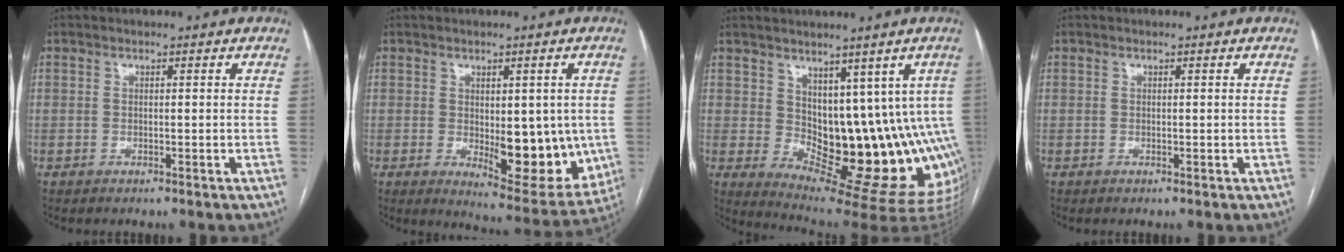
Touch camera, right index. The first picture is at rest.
{"total": 13.3, "force": [-1.4, 5.6, 12.0], "torque": [-0.143, -0.017, -0.002]}
{"total": 14.6, "force": [1.5, 6.7, 12.9], "torque": [-0.151, -0.003, 0.038]}
{"total": 0.0}